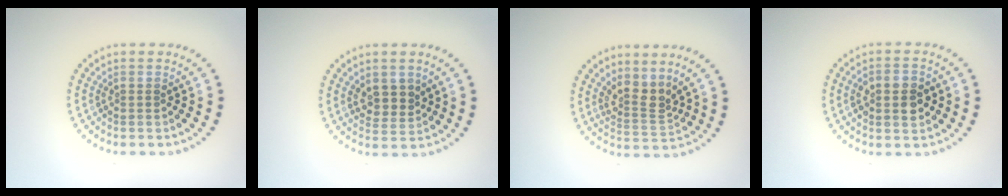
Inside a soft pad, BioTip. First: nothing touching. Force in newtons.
{"total": 2.4, "press": 2.2, "slide": 0.9}
{"total": 2.8, "press": 2.0, "slide": 1.9}
{"total": 3.8, "press": 3.8, "slide": 0.2}